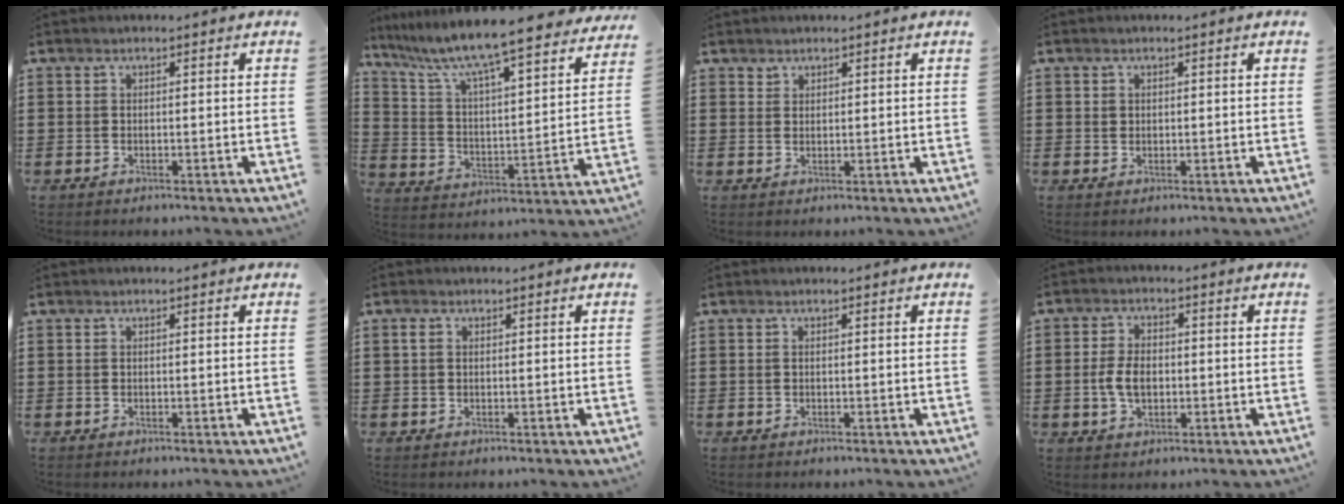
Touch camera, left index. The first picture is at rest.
{"total": 8.4, "force": [7.4, -0.1, 3.9], "torque": [-0.108, -0.059, 0.119]}
{"total": 1.3, "force": [1.2, 0.5, 0.0], "torque": [-0.002, 0.000, 0.026]}
{"total": 0.8, "force": [0.4, 0.6, 0.2], "torque": [-0.006, 0.004, 0.009]}
{"total": 0.0}
{"total": 1.1, "force": [0.3, 0.7, 0.9], "torque": [-0.019, 0.005, 0.005]}
{"total": 0.0}
{"total": 4.7, "force": [-0.6, 2.8, 3.7], "torque": [-0.084, 0.002, -0.015]}